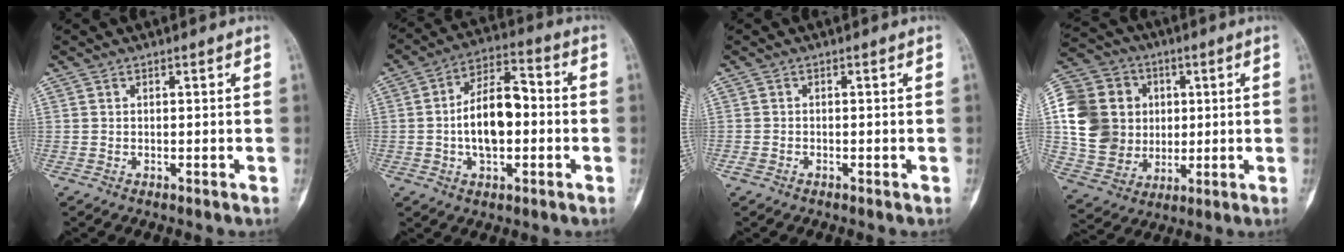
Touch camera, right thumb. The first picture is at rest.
{"total": 12.8, "force": [-0.9, 7.0, 10.6], "torque": [-0.165, 0.031, -0.022]}
{"total": 0.8, "force": [-0.4, 0.6, 0.3], "torque": [-0.006, 0.001, -0.009]}
{"total": 20.5, "force": [2.7, 17.7, 10.0], "torque": [-0.176, 0.016, 0.061]}